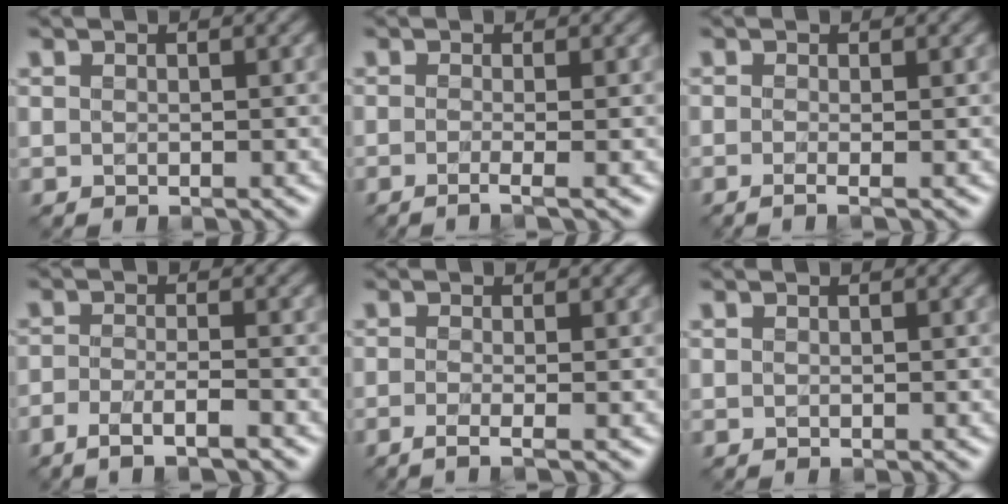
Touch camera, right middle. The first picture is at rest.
{"total": 2.2, "force": [-0.7, 0.7, 1.9], "torque": [-0.017, -0.007, -0.024]}
{"total": 2.0, "force": [-0.4, 0.8, 1.8], "torque": [-0.018, -0.009, -0.020]}
{"total": 3.4, "force": [-2.3, 0.6, 2.4], "torque": [-0.046, -0.004, -0.051]}
{"total": 2.3, "force": [-0.9, 0.8, 2.0], "torque": [-0.023, -0.009, -0.028]}
{"total": 0.0}